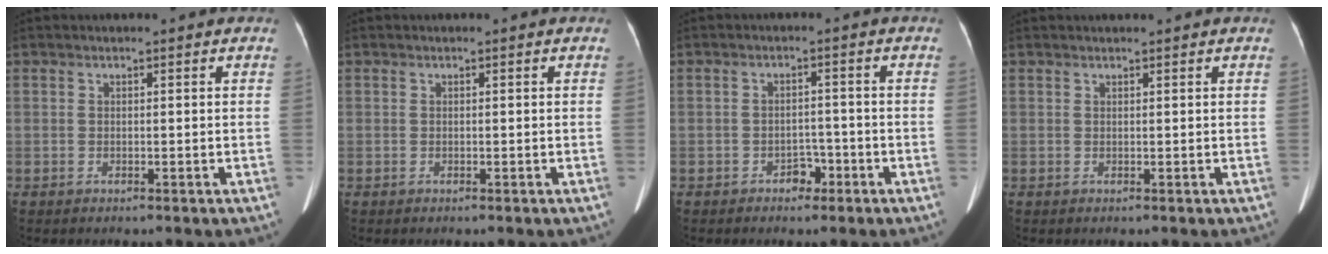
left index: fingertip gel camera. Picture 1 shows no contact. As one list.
[{"total": 0.0}, {"total": 2.6, "force": [-1.7, 1.7, 1.2], "torque": [-0.013, 0.006, -0.022]}, {"total": 1.3, "force": [1.2, 0.1, 0.5], "torque": [-0.006, 0.018, 0.022]}]